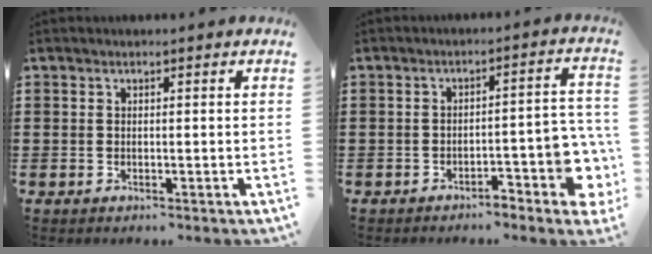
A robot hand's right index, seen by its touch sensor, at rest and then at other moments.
{"total": 5.1, "force": [-3.1, 1.5, 3.7], "torque": [-0.047, -0.007, -0.059]}